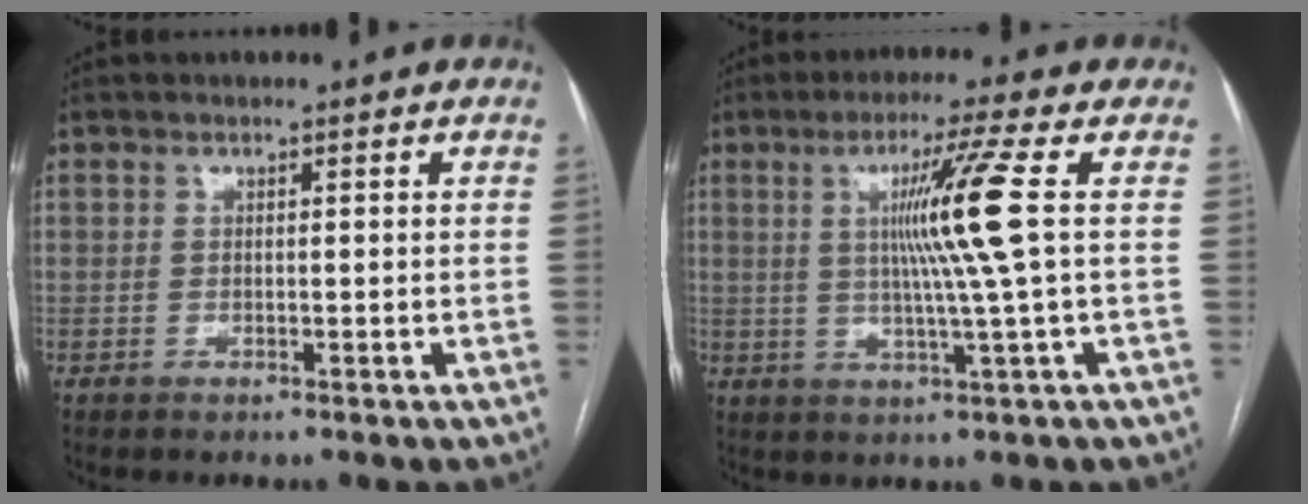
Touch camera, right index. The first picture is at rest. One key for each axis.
{"total": 9.5, "fx": 1.5, "fy": -2.5, "fz": 9.1, "tx": -0.158, "ty": -0.001, "tz": 0.037}